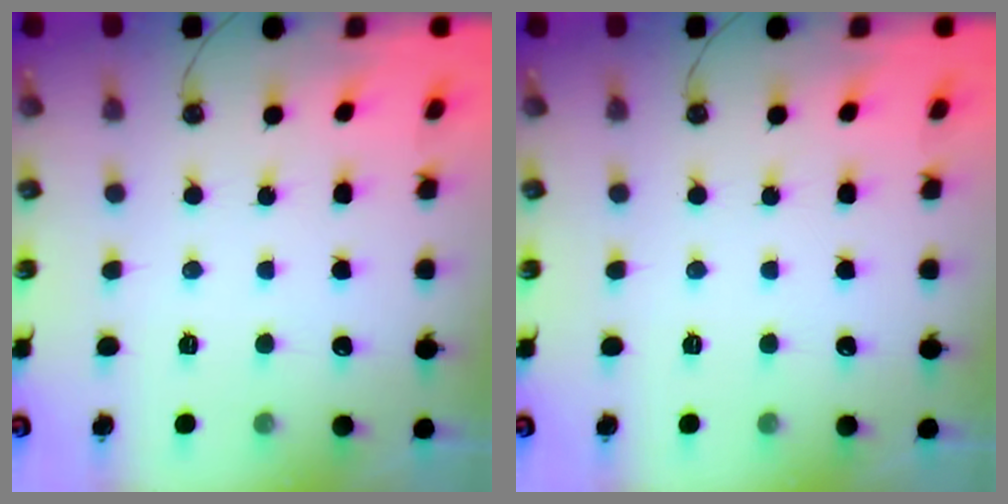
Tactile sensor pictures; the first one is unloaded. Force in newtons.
{"total": 0.0}